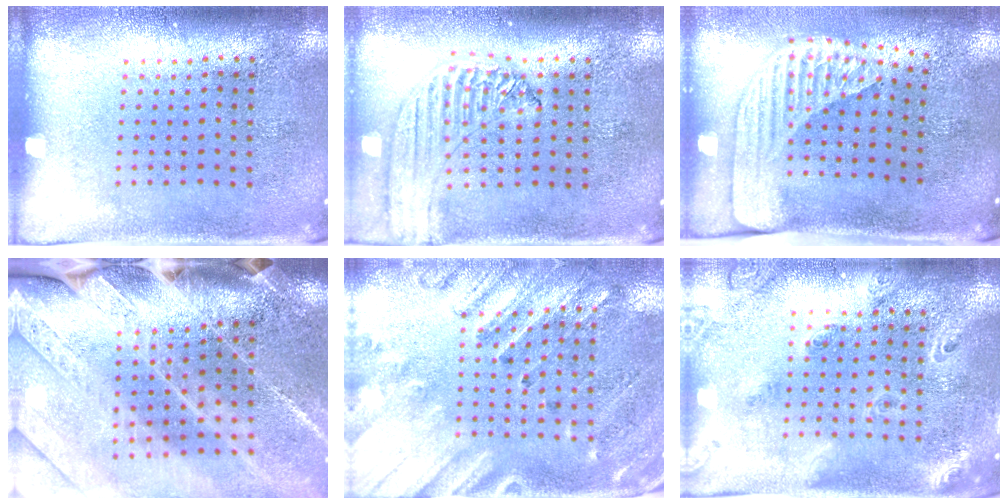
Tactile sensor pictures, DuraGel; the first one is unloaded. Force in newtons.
{"total": 1.3, "press": 1.3, "slide": 0.1}
{"total": 2.3, "press": 1.8, "slide": 1.5}
{"total": 3.9, "press": 3.2, "slide": 2.2}
{"total": 2.5, "press": 2.1, "slide": 1.4}
{"total": 1.8, "press": 1.5, "slide": 1.0}